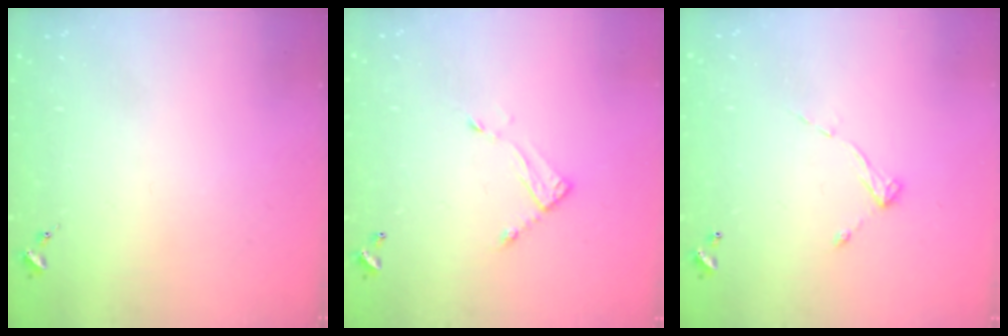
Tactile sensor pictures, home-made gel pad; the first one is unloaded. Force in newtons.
{"total": 7.1, "press": 7.1, "slide": 0.5}
{"total": 6.2, "press": 6.2, "slide": 0.3}